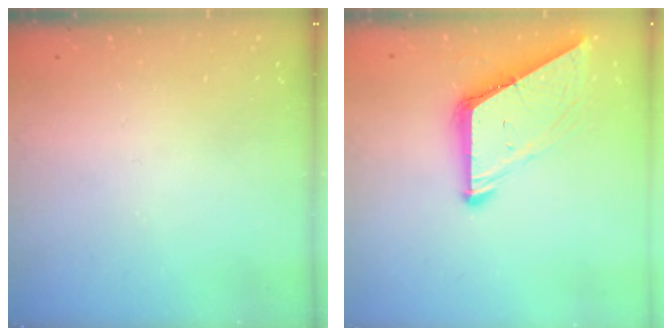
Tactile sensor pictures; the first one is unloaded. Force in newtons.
{"total": 8.6, "press": 8.6, "slide": 0.9}